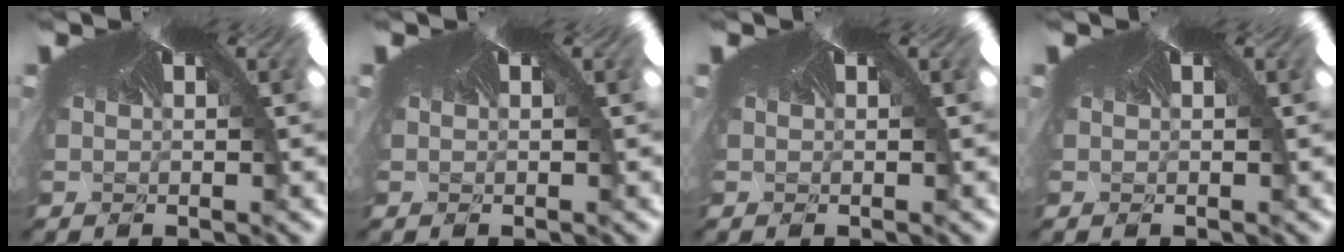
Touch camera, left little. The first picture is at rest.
{"total": 0.0}
{"total": 0.0}
{"total": 0.0}